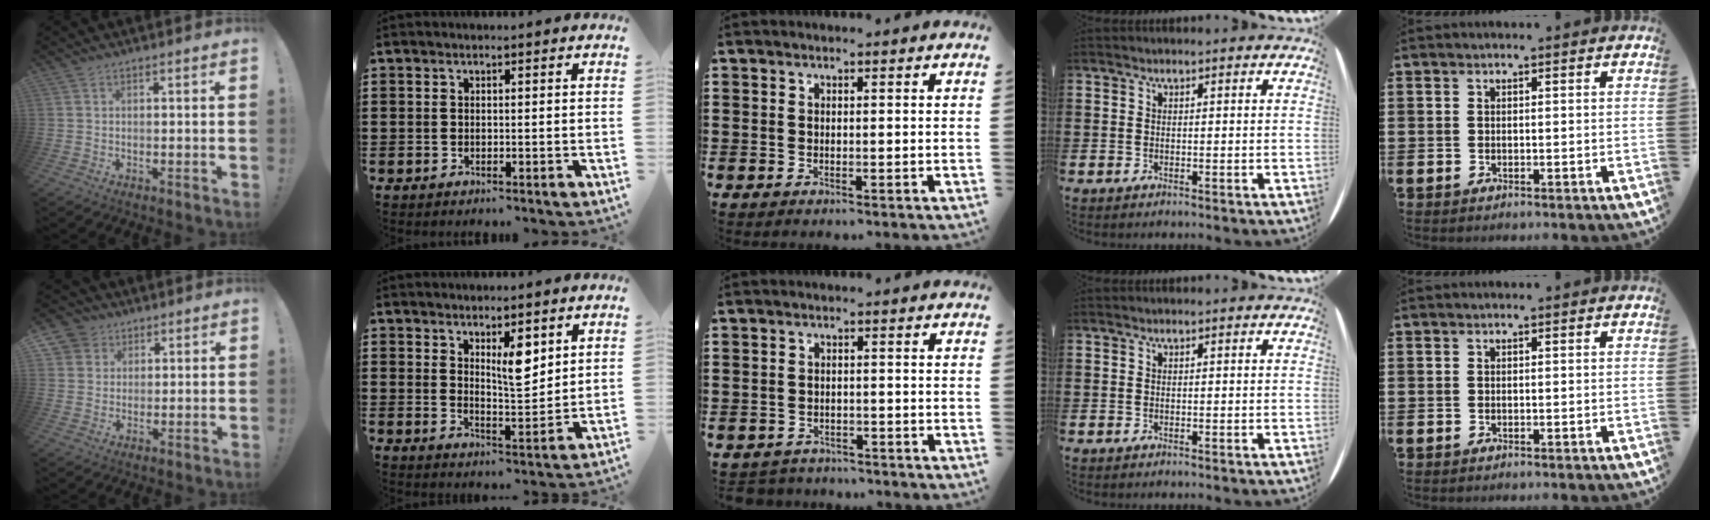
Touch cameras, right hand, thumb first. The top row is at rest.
{"thumb": {"total": 5.6, "force": [2.4, 5.0, 0.7], "torque": [-0.012, -0.016, 0.048]}, "index": {"total": 6.2, "force": [3.6, 2.2, 4.7], "torque": [-0.075, -0.012, 0.057]}, "middle": {"total": 2.0, "force": [-2.0, 0.4, -0.3], "torque": [-0.004, -0.003, -0.045]}}